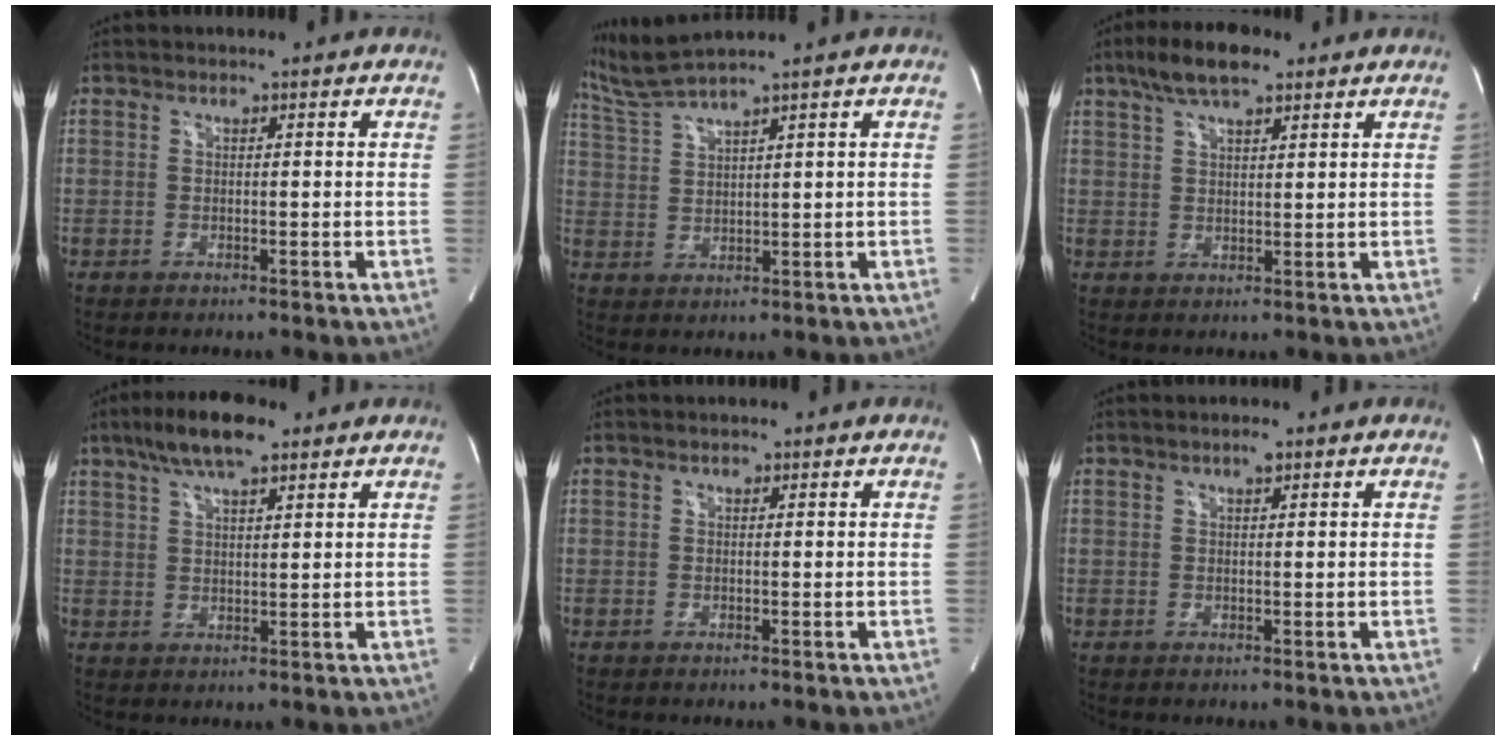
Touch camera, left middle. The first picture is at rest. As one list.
[{"total": 5.3, "force": [4.7, -1.9, 1.5], "torque": [-0.049, -0.002, 0.108]}, {"total": 7.6, "force": [5.2, 2.3, 5.0], "torque": [-0.099, 0.019, 0.093]}, {"total": 8.3, "force": [5.6, 2.1, 5.7], "torque": [-0.110, 0.017, 0.099]}, {"total": 0.5, "force": [0.3, 0.2, 0.3], "torque": [-0.011, 0.002, 0.006]}, {"total": 1.4, "force": [0.9, 0.2, 1.0], "torque": [-0.024, 0.006, 0.015]}]